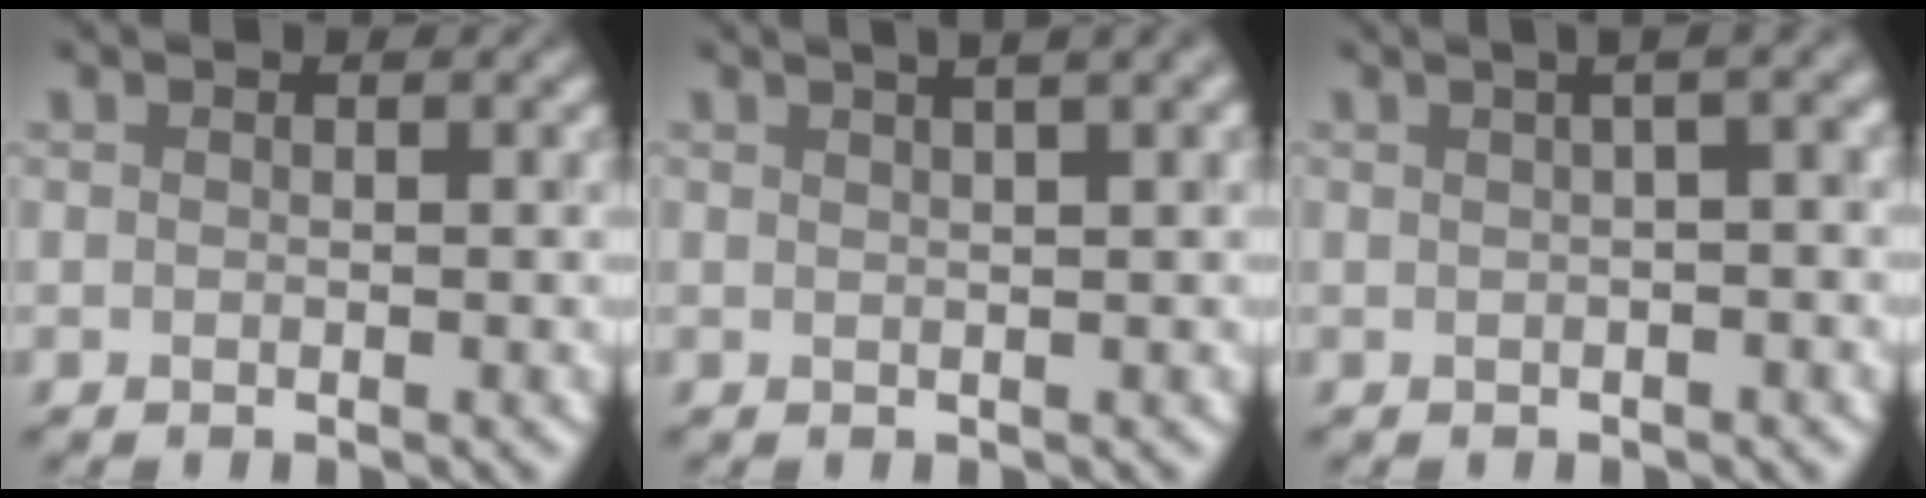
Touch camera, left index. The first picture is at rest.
{"total": 5.4, "force": [3.2, 1.9, 3.9], "torque": [-0.032, 0.039, 0.020]}
{"total": 5.5, "force": [1.4, 2.3, 4.8], "torque": [-0.024, 0.025, 0.007]}